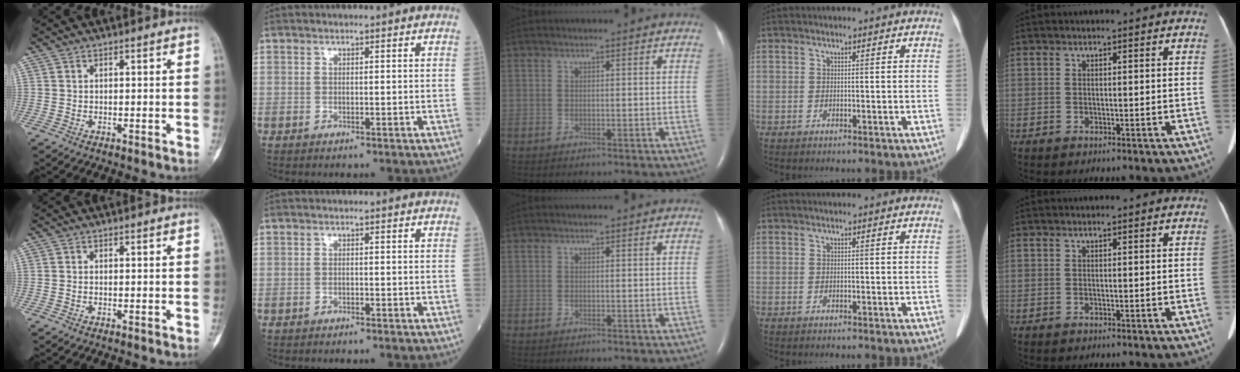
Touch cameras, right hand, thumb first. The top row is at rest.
{}